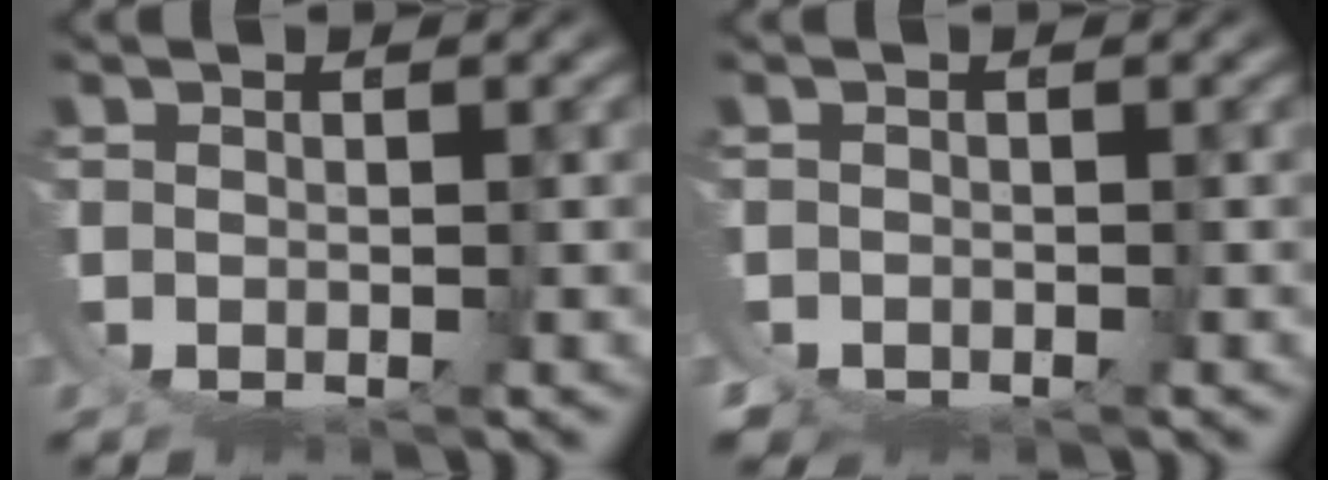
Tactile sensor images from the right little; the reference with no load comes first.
{"total": 1.1, "force": [-0.8, -0.8, 0.0], "torque": [0.018, 0.004, -0.017]}